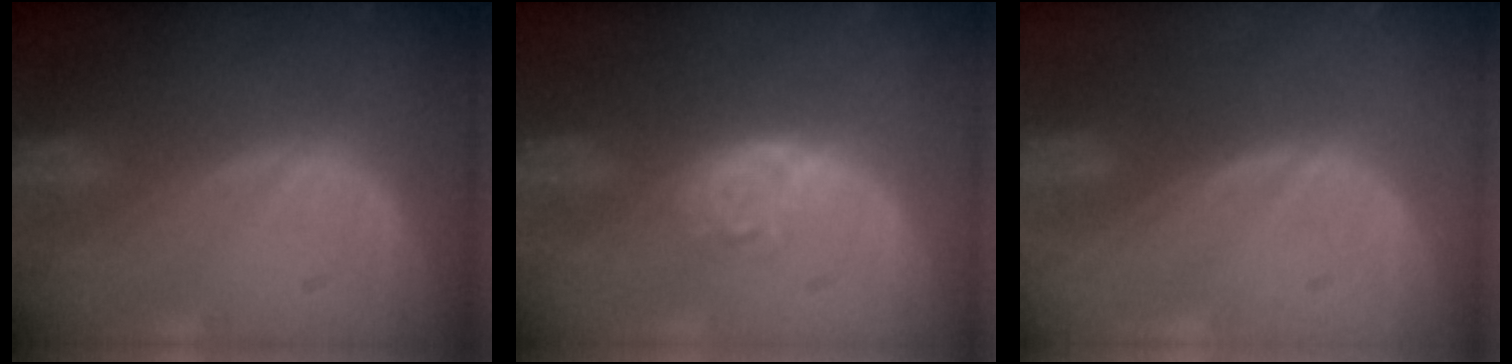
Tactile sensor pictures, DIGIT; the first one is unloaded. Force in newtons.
{"total": 4.1, "press": 3.6, "slide": 1.9}
{"total": 0.0}